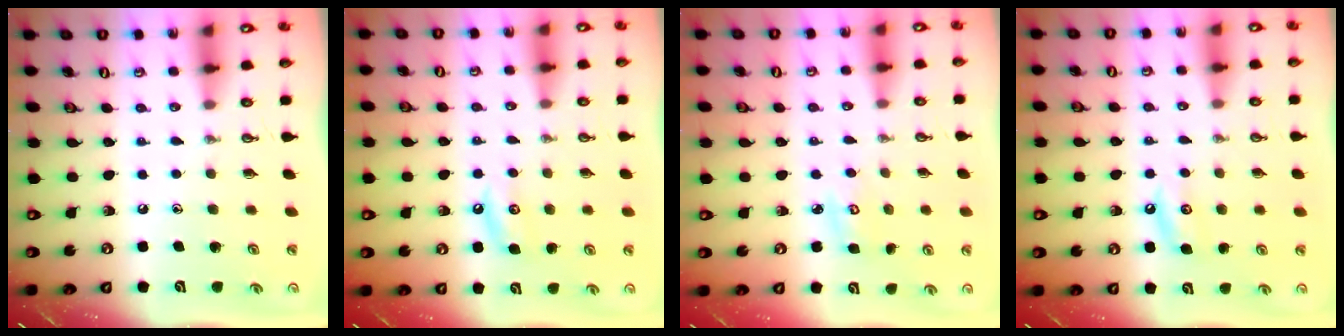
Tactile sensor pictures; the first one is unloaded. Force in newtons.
{"total": 4.8, "press": 4.8, "slide": 0.2}
{"total": 4.9, "press": 4.9, "slide": 0.4}
{"total": 4.8, "press": 4.8, "slide": 0.2}